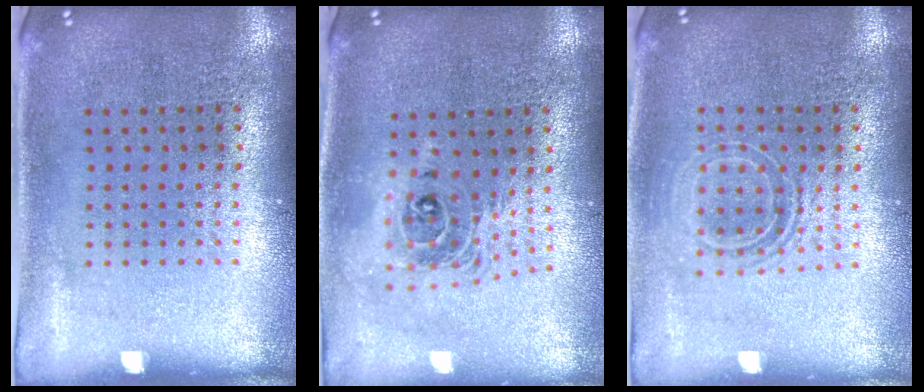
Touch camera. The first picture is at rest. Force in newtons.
{"total": 1.9, "press": 1.5, "slide": 1.3}
{"total": 1.5, "press": 1.2, "slide": 0.9}